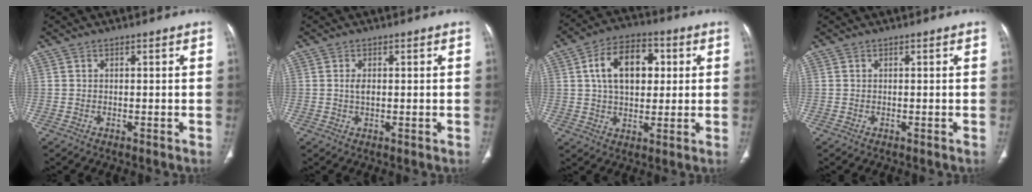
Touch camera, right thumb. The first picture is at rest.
{"total": 1.8, "force": [0.2, 0.9, 1.5], "torque": [-0.030, -0.002, 0.003]}
{"total": 13.2, "force": [2.9, 8.4, 9.8], "torque": [-0.136, 0.008, 0.042]}
{"total": 0.0}